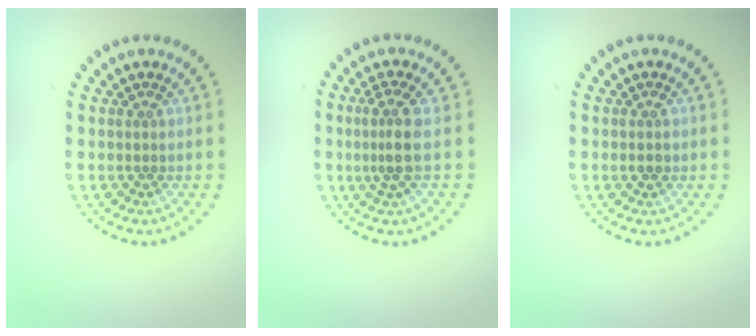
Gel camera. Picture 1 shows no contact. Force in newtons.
{"total": 2.6, "press": 1.9, "slide": 1.8}
{"total": 1.3, "press": 1.3, "slide": 0.1}